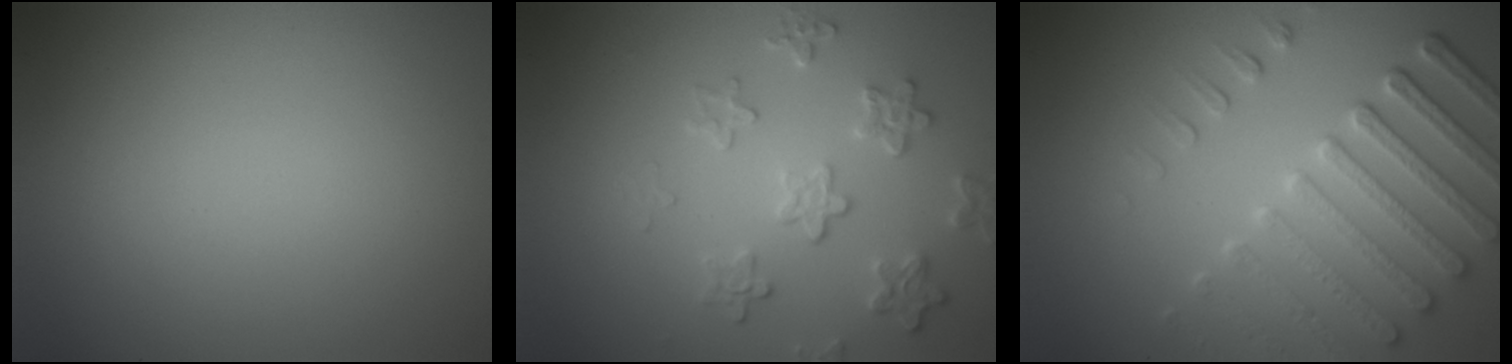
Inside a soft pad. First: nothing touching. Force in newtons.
{"total": 3.4, "press": 2.9, "slide": 1.8}
{"total": 6.3, "press": 5.2, "slide": 3.6}